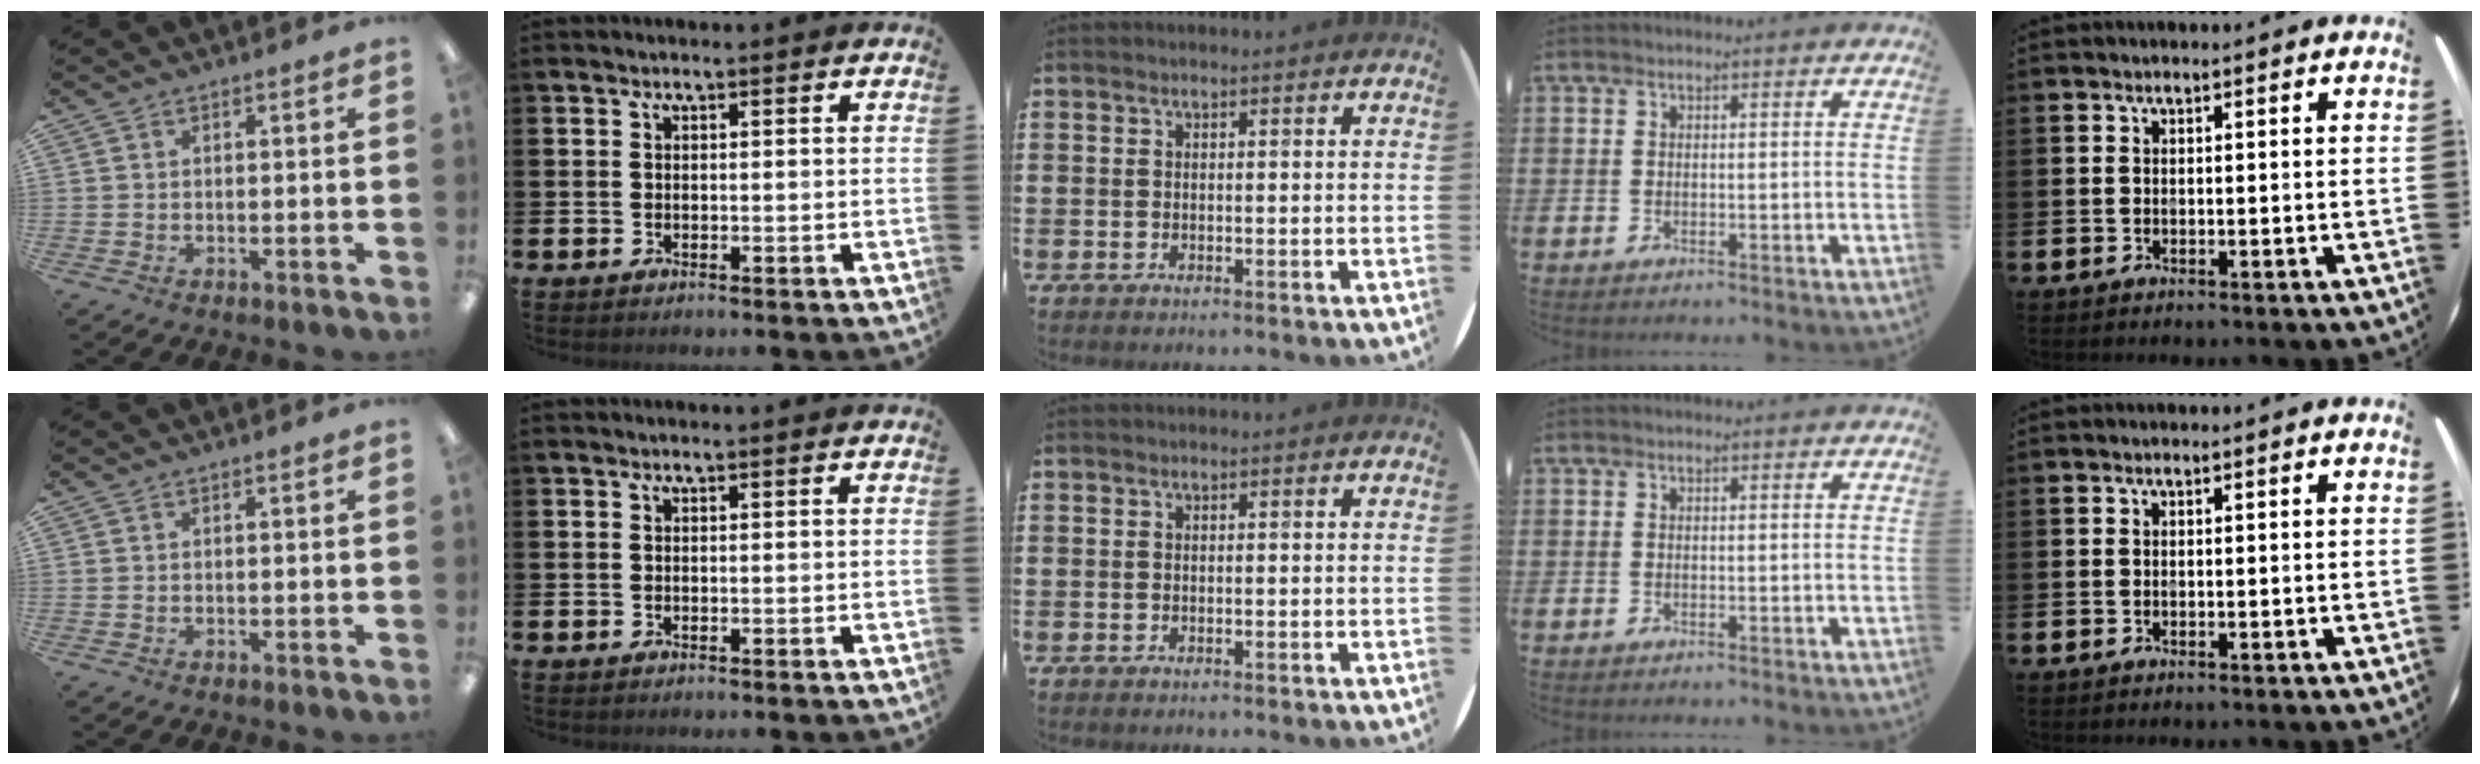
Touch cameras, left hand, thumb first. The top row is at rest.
{}